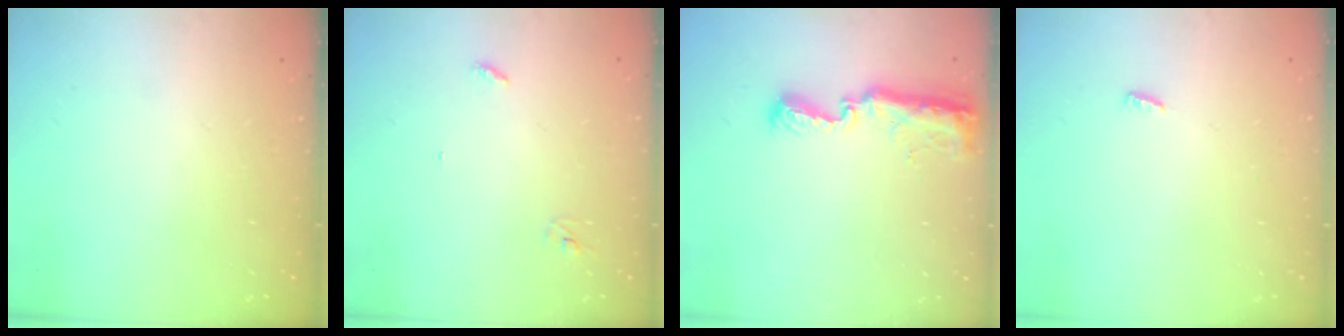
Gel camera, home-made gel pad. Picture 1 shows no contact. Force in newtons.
{"total": 2.8, "press": 2.8, "slide": 0.2}
{"total": 8.8, "press": 8.8, "slide": 0.9}
{"total": 3.0, "press": 2.9, "slide": 0.8}